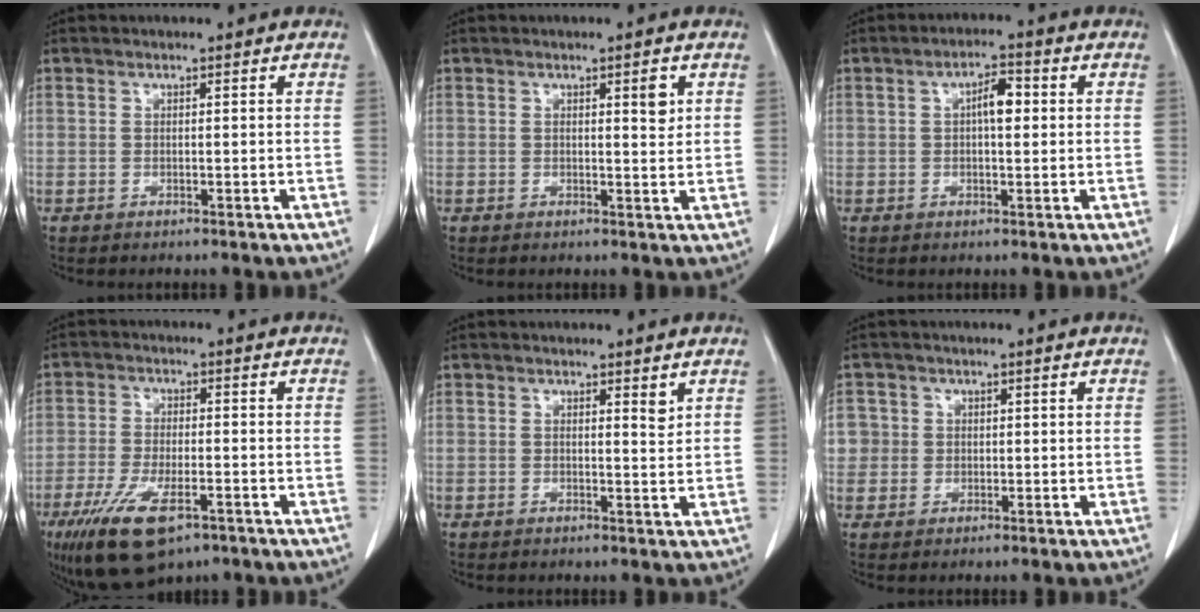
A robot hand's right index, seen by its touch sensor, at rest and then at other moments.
{"total": 2.3, "force": [0.9, 0.5, 2.0], "torque": [-0.030, -0.004, 0.013]}
{"total": 4.0, "force": [0.6, 1.4, 3.7], "torque": [-0.063, 0.011, 0.008]}
{"total": 11.3, "force": [-6.6, 3.8, 8.3], "torque": [-0.157, -0.022, -0.110]}
{"total": 1.5, "force": [0.9, 0.3, 1.1], "torque": [-0.019, -0.007, 0.014]}
{"total": 3.7, "force": [0.5, 3.7, 0.0], "torque": [0.013, 0.010, 0.009]}